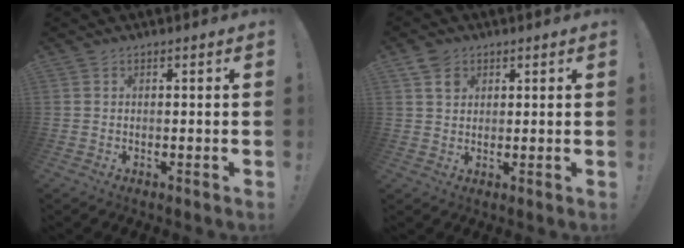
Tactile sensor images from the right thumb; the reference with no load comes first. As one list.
[{"total": 4.9, "force": [2.9, 3.5, 1.9], "torque": [-0.020, -0.008, 0.052]}]